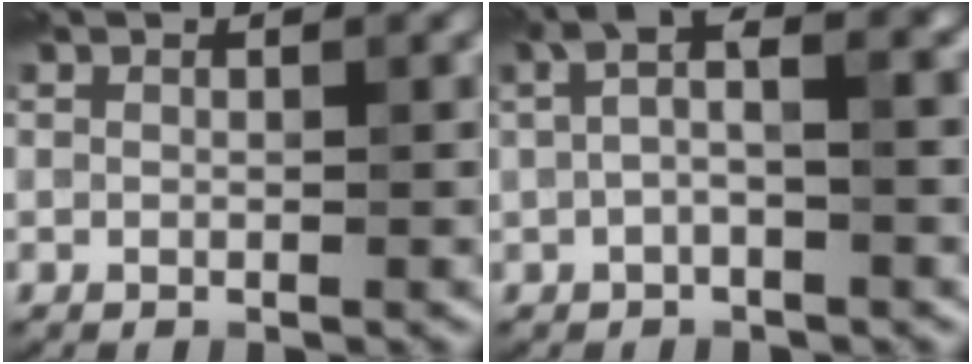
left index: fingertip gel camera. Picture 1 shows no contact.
{"total": 4.0, "force": [0.5, 1.2, 3.8], "torque": [-0.072, 0.019, 0.001]}